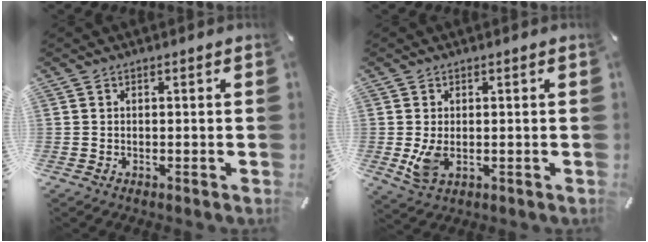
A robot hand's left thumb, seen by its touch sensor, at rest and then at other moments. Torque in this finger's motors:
{"motor_torque": [0.11, 0.22, 0.18, -0.20, 0.11]}